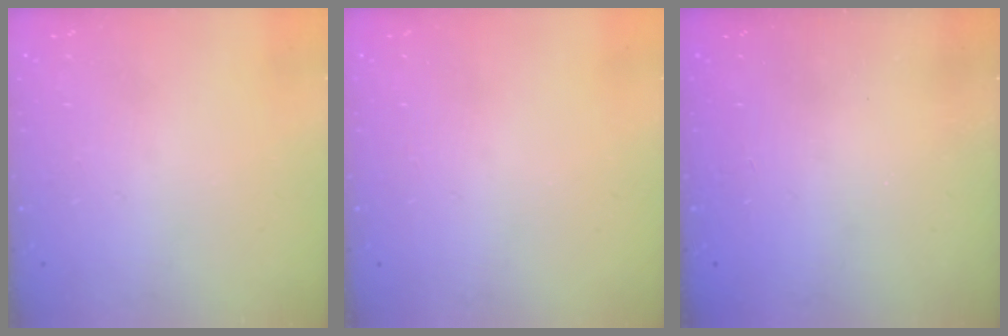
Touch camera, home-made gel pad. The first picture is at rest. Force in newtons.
{"total": 0.0}
{"total": 2.4, "press": 2.3, "slide": 0.8}